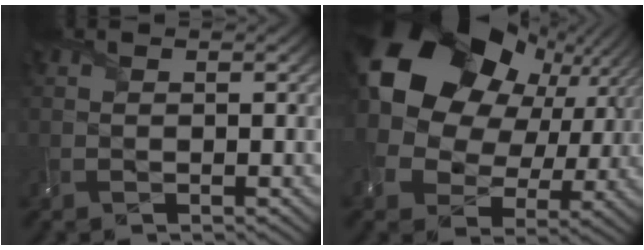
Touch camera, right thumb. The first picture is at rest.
{"total": 20.4, "force": [5.1, 14.8, 13.2], "torque": [-0.251, 0.007, 0.099]}